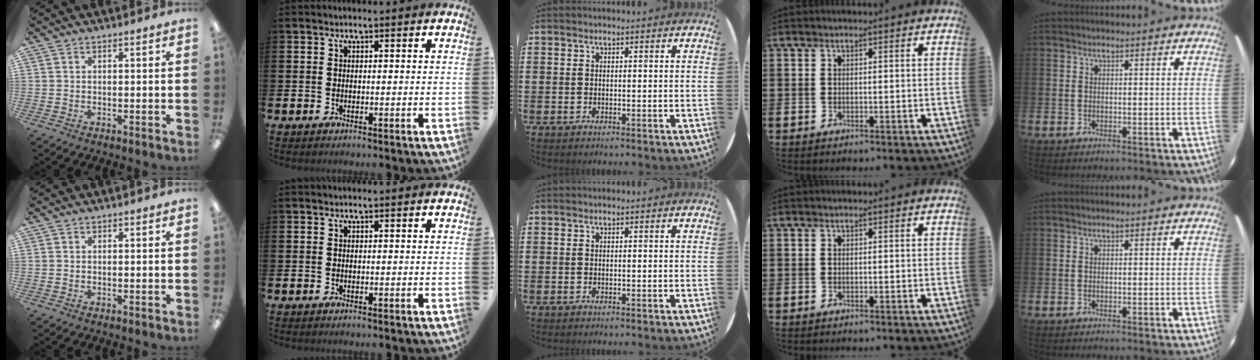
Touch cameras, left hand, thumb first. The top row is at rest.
{}